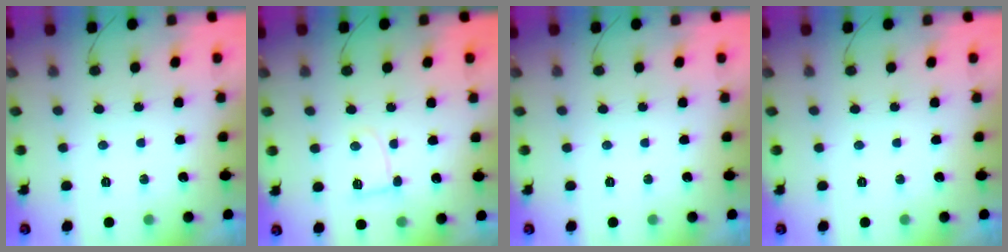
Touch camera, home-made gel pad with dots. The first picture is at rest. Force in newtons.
{"total": 5.0, "press": 4.9, "slide": 0.6}
{"total": 0.0}
{"total": 0.0}